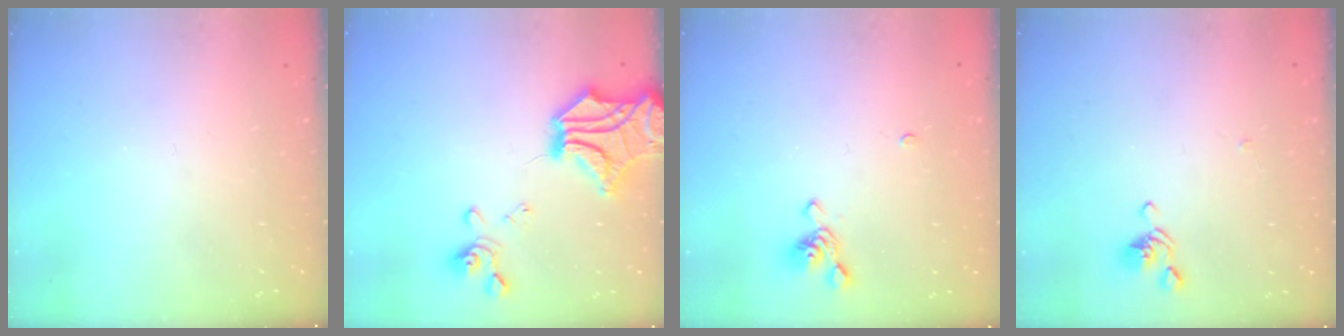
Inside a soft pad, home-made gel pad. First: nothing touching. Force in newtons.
{"total": 12.0, "press": 11.2, "slide": 4.3}
{"total": 4.3, "press": 4.2, "slide": 0.9}
{"total": 2.6, "press": 2.5, "slide": 0.6}